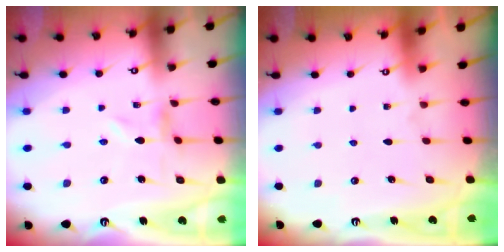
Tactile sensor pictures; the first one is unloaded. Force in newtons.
{"total": 1.8, "press": 1.8, "slide": 0.2}